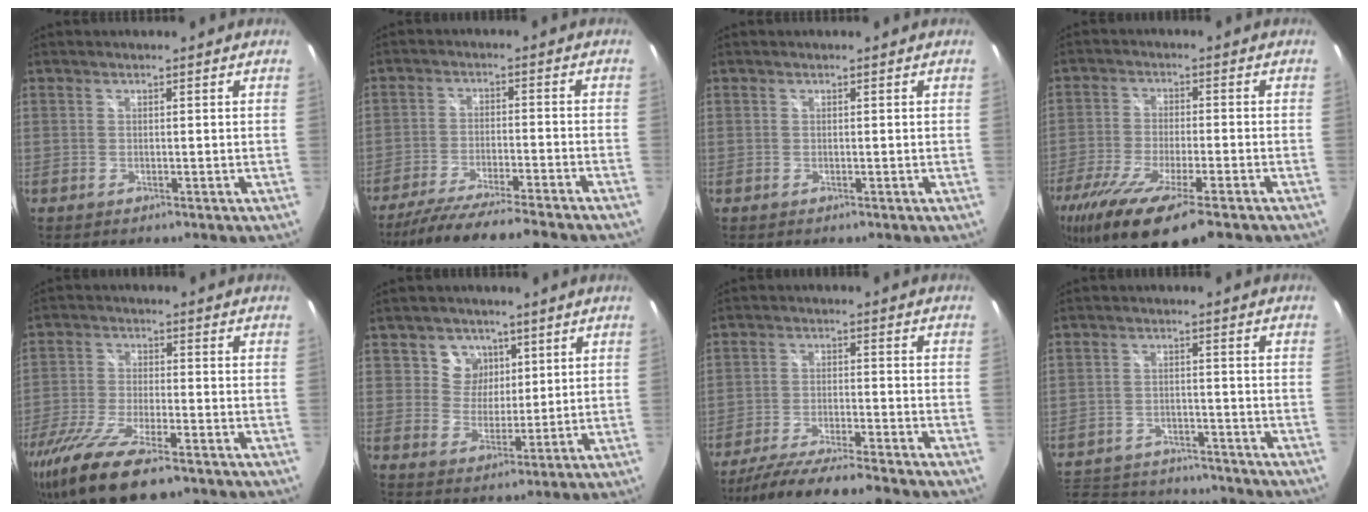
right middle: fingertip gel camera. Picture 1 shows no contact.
{"total": 13.5, "force": [-11.9, -0.8, 6.4], "torque": [-0.130, -0.024, -0.192]}
{"total": 0.0}
{"total": 15.5, "force": [-10.5, 2.8, 11.0], "torque": [-0.226, -0.064, -0.186]}
{"total": 15.3, "force": [-10.8, 3.9, 10.1], "torque": [-0.224, -0.054, -0.201]}
{"total": 6.3, "force": [2.9, 5.4, 1.5], "torque": [-0.028, 0.012, 0.055]}
{"total": 13.0, "force": [-11.6, -1.1, 5.8], "torque": [-0.124, -0.021, -0.194]}
{"total": 17.9, "force": [-15.0, 7.2, 6.7], "torque": [-0.164, 0.005, -0.209]}